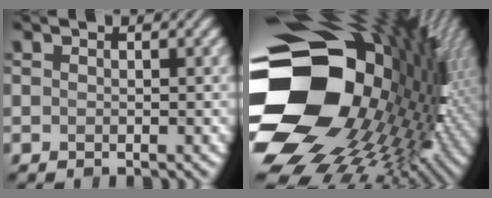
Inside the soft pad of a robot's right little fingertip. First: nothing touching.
{"total": 20.9, "force": [-1.2, 15.6, 13.9], "torque": [-0.279, -0.029, -0.005]}